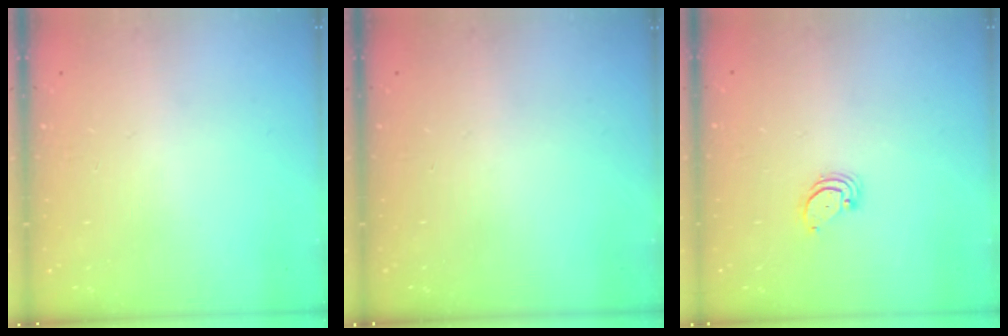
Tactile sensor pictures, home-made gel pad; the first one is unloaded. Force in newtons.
{"total": 0.0}
{"total": 2.2, "press": 2.2, "slide": 0.3}